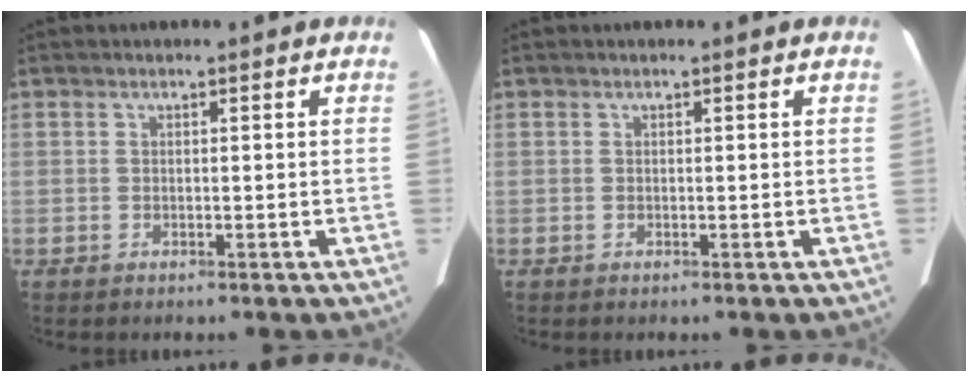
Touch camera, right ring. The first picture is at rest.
{"total": 0.0}